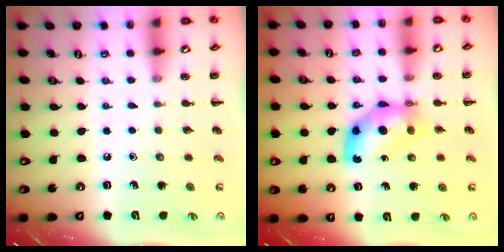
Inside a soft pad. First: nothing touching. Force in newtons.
{"total": 7.7, "press": 7.5, "slide": 1.4}